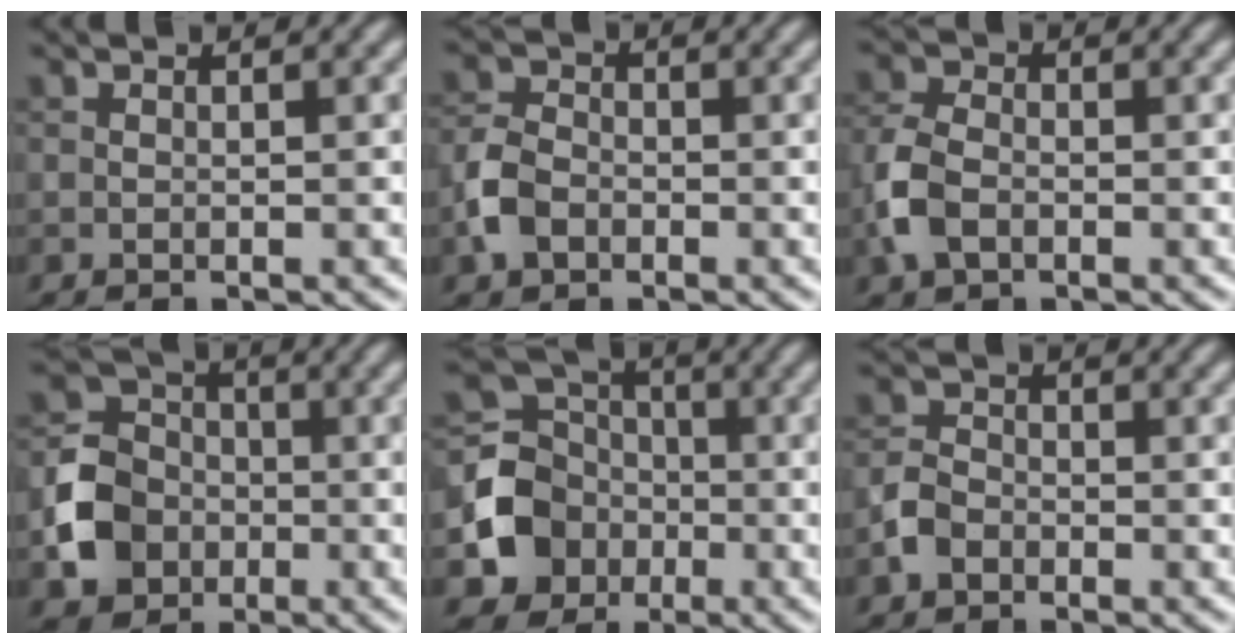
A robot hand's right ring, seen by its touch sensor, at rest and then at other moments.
{"total": 3.6, "force": [-1.5, 2.7, 1.9], "torque": [-0.043, 0.003, -0.038]}
{"total": 4.2, "force": [-1.5, 2.8, 2.7], "torque": [-0.069, 0.002, -0.041]}
{"total": 5.8, "force": [-1.7, 5.0, 2.3], "torque": [-0.046, 0.005, -0.043]}
{"total": 6.4, "force": [-1.8, 5.7, 2.3], "torque": [-0.042, 0.000, -0.042]}
{"total": 2.5, "force": [-1.3, 1.9, 1.1], "torque": [-0.019, 0.006, -0.034]}